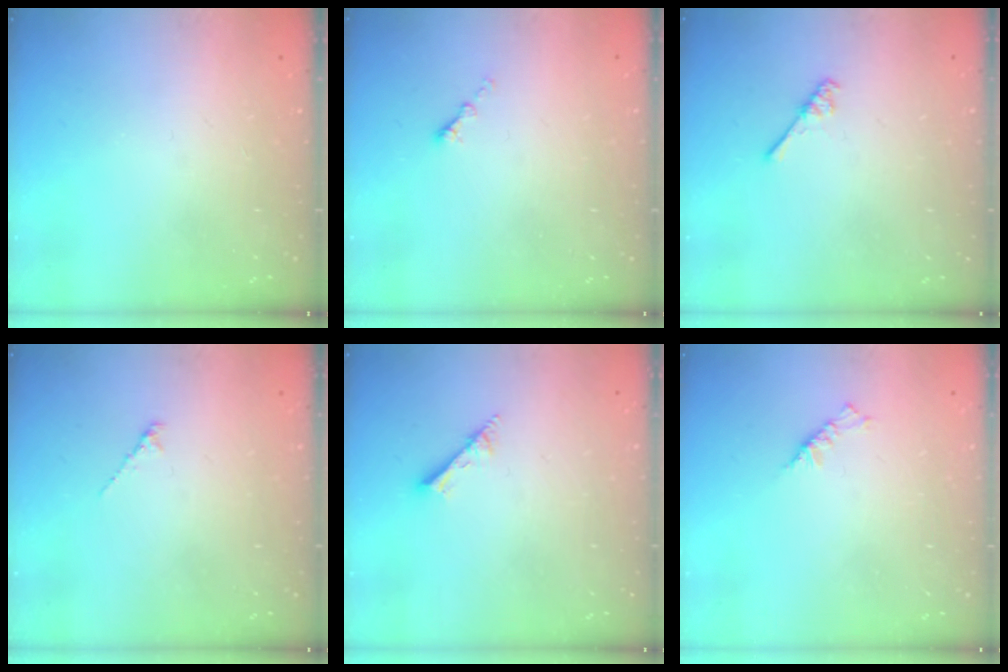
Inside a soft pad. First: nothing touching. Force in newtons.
{"total": 1.1, "press": 1.0, "slide": 0.5}
{"total": 2.6, "press": 2.6, "slide": 0.3}
{"total": 1.2, "press": 1.1, "slide": 0.4}
{"total": 1.7, "press": 1.6, "slide": 0.1}
{"total": 3.2, "press": 3.1, "slide": 0.7}